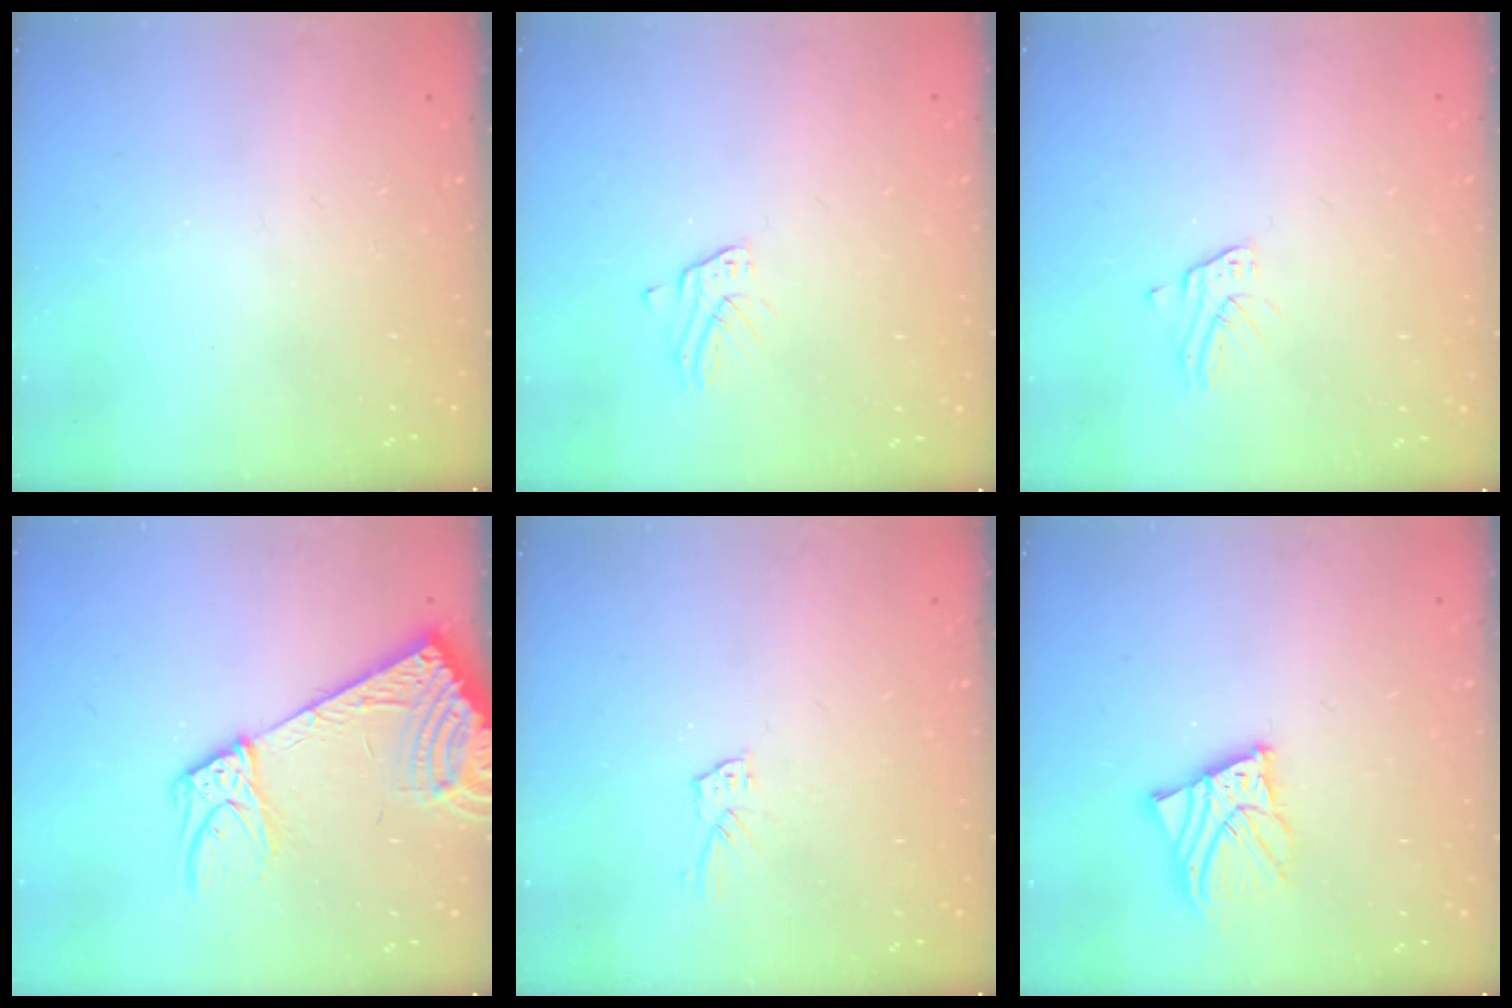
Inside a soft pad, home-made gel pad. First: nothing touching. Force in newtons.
{"total": 2.2, "press": 2.2, "slide": 0.2}
{"total": 2.2, "press": 2.2, "slide": 0.2}
{"total": 15.2, "press": 14.9, "slide": 3.4}
{"total": 5.0, "press": 5.0, "slide": 0.6}
{"total": 7.5, "press": 7.5, "slide": 0.7}